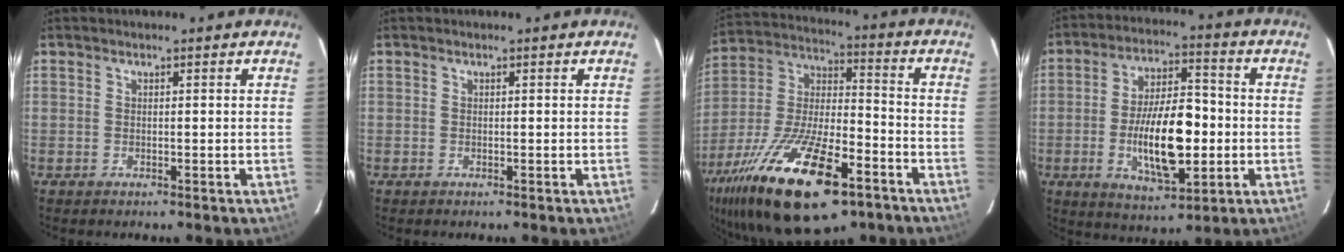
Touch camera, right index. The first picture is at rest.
{"total": 0.0}
{"total": 28.0, "force": [-15.9, 10.5, 20.5], "torque": [-0.397, -0.032, -0.266]}
{"total": 15.7, "force": [-3.0, 6.9, 13.7], "torque": [-0.245, 0.002, -0.041]}